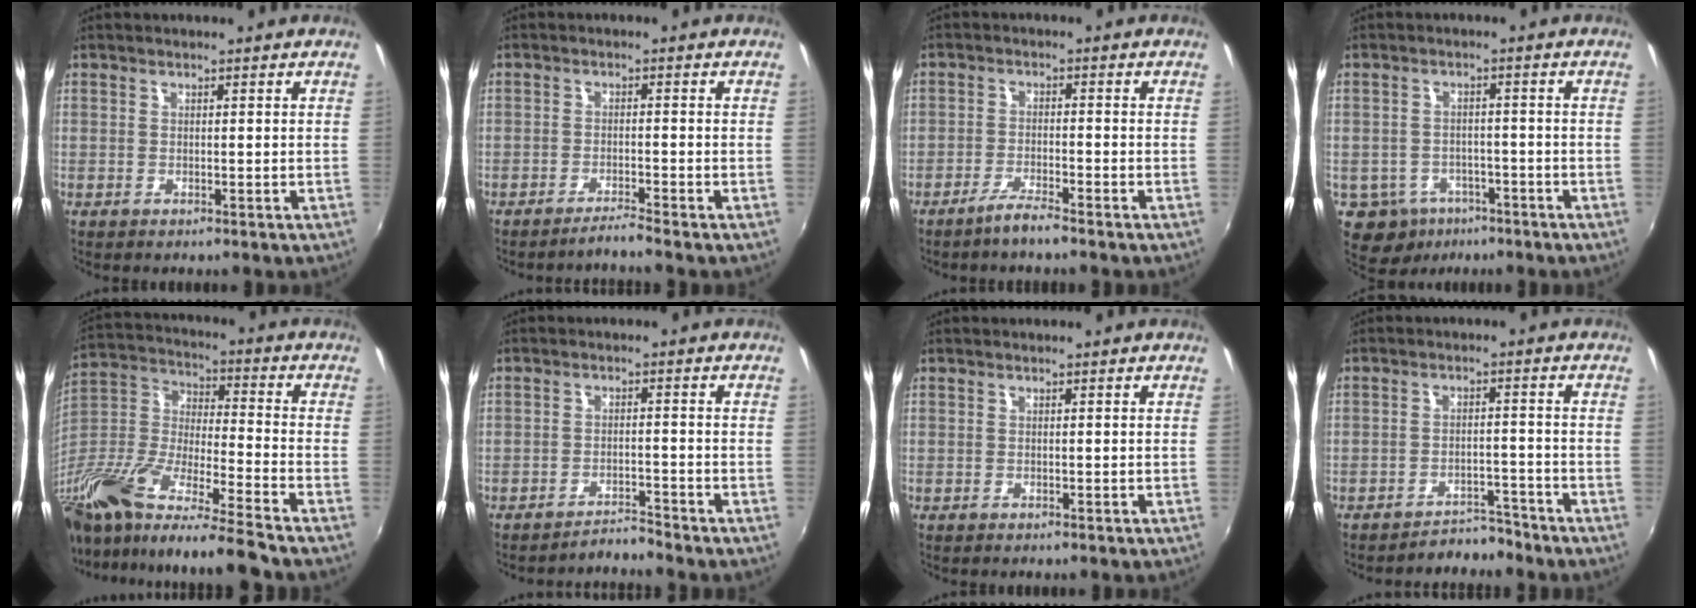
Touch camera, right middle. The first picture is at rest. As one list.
[{"total": 2.3, "force": [-2.1, -0.9, 0.4], "torque": [-0.019, 0.003, -0.038]}, {"total": 3.4, "force": [-2.9, 0.1, 1.7], "torque": [-0.052, 0.000, -0.056]}, {"total": 8.7, "force": [-4.9, 6.7, 2.7], "torque": [-0.079, 0.005, -0.060]}, {"total": 24.8, "force": [-18.8, 2.4, 16.0], "torque": [-0.276, -0.041, -0.337]}, {"total": 3.1, "force": [-3.0, -0.7, -0.4], "torque": [-0.004, 0.005, -0.047]}, {"total": 0.0}, {"total": 5.0, "force": [-4.8, 1.4, 0.3], "torque": [-0.013, 0.013, -0.064]}]